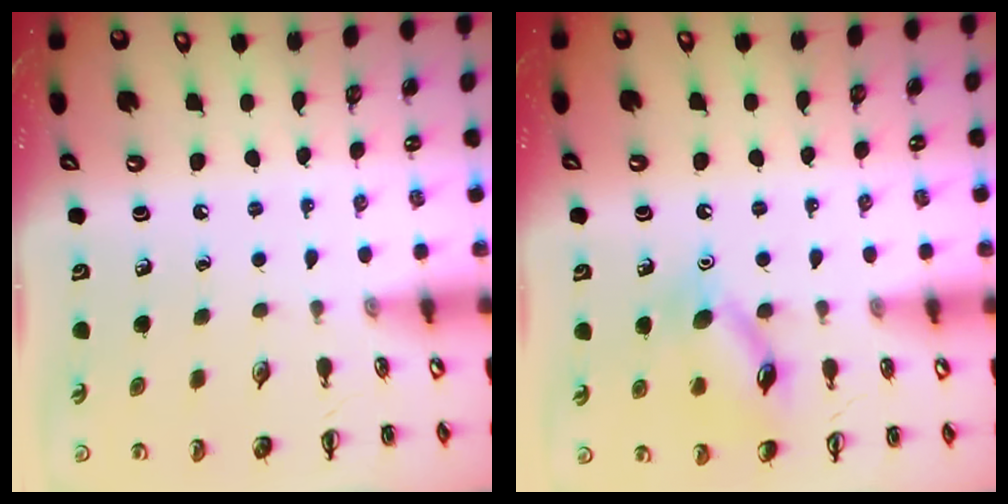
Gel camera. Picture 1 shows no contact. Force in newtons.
{"total": 11.6, "press": 11.5, "slide": 1.0}